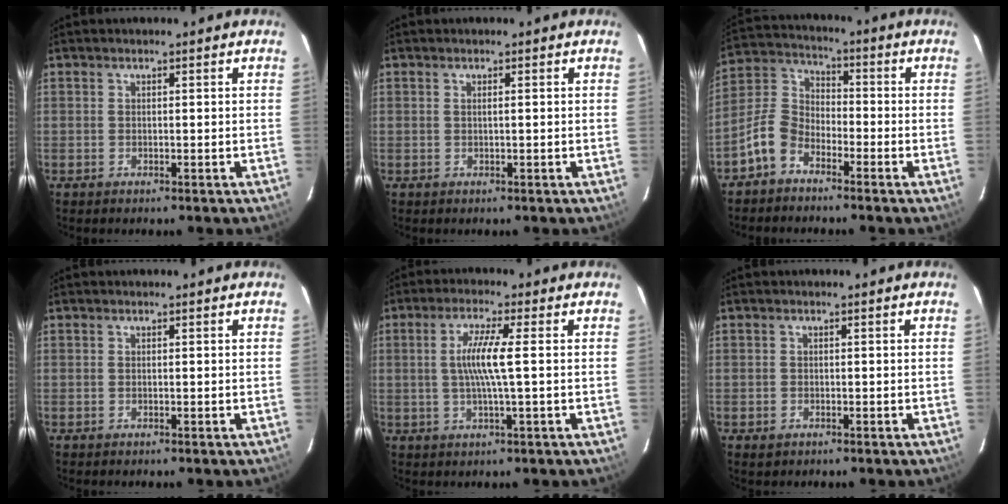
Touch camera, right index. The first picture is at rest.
{"total": 0.6, "force": [0.1, -0.2, 0.5], "torque": [-0.010, 0.001, 0.001]}
{"total": 7.8, "force": [-5.0, 4.8, 3.5], "torque": [-0.082, 0.025, -0.109]}
{"total": 0.0}
{"total": 6.3, "force": [0.2, -0.3, 6.3], "torque": [-0.121, -0.003, 0.005]}
{"total": 1.3, "force": [-0.7, 1.0, 0.4], "torque": [-0.007, -0.002, -0.009]}